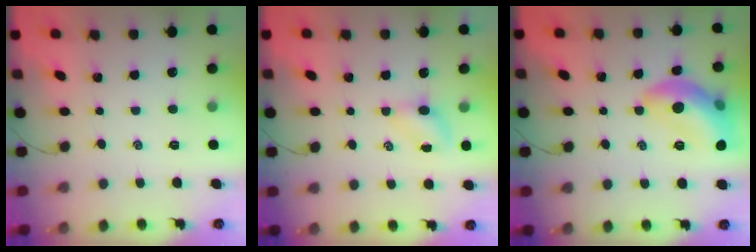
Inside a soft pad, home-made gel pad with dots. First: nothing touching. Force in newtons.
{"total": 3.9, "press": 3.8, "slide": 1.0}
{"total": 13.9, "press": 13.8, "slide": 1.0}